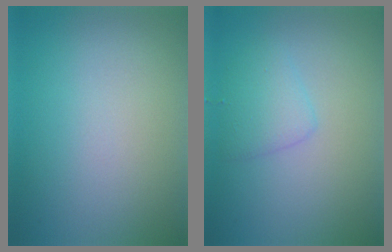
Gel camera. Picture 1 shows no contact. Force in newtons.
{"total": 2.2, "press": 2.2, "slide": 0.1}